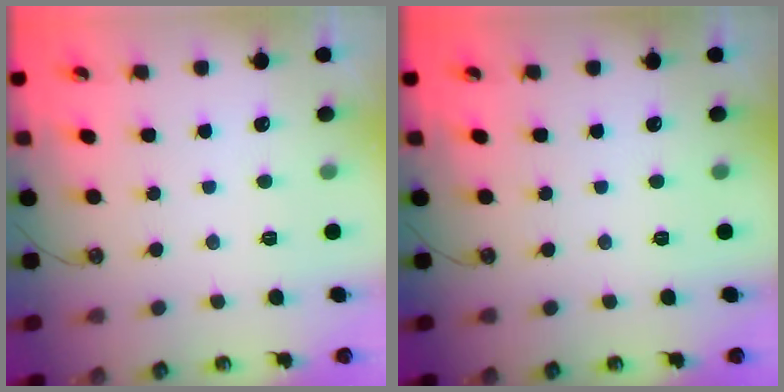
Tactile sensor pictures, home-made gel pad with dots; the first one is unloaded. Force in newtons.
{"total": 0.0}